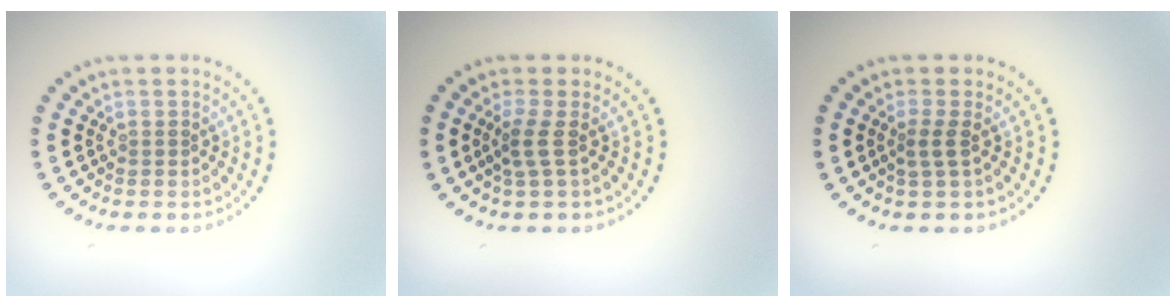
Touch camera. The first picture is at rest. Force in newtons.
{"total": 1.8, "press": 1.3, "slide": 1.3}
{"total": 1.4, "press": 1.0, "slide": 1.0}